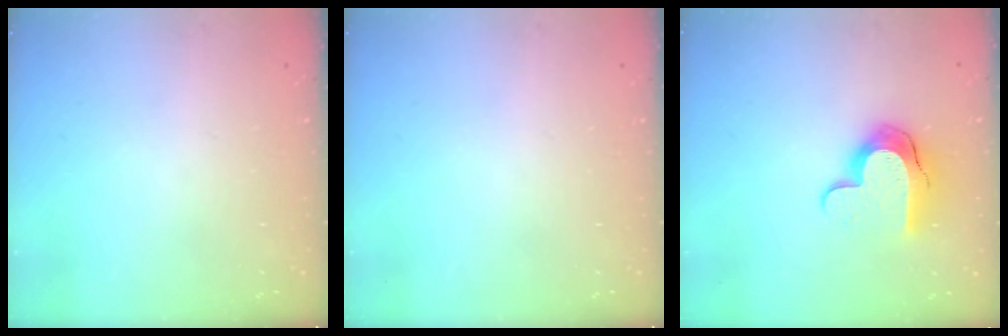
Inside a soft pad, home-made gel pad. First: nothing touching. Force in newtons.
{"total": 0.0}
{"total": 11.1, "press": 11.1, "slide": 0.8}